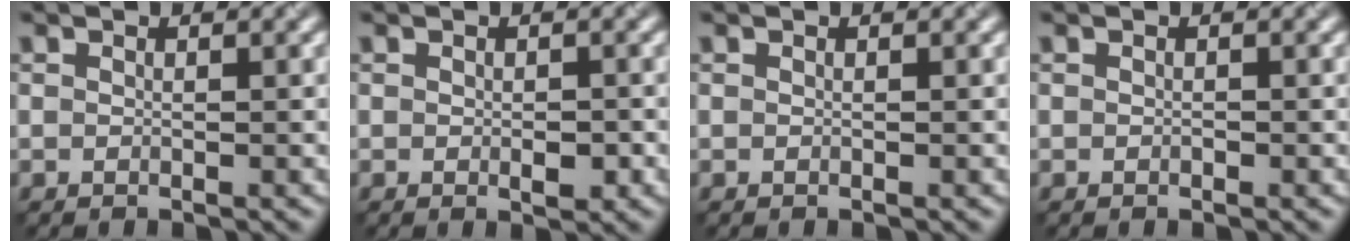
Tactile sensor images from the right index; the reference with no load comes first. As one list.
[{"total": 1.5, "force": [-0.3, 0.7, 1.3], "torque": [-0.017, -0.002, -0.003]}, {"total": 0.0}, {"total": 0.0}]